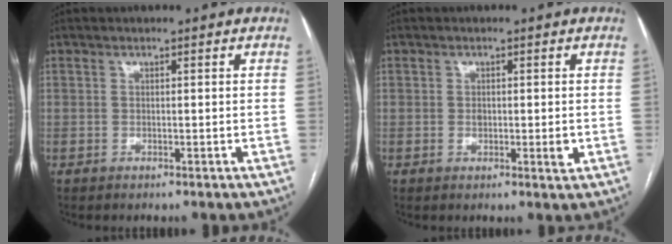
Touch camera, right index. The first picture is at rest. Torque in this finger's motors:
{"motor_torque": [0.01, 0.00, 0.06, 0.02]}